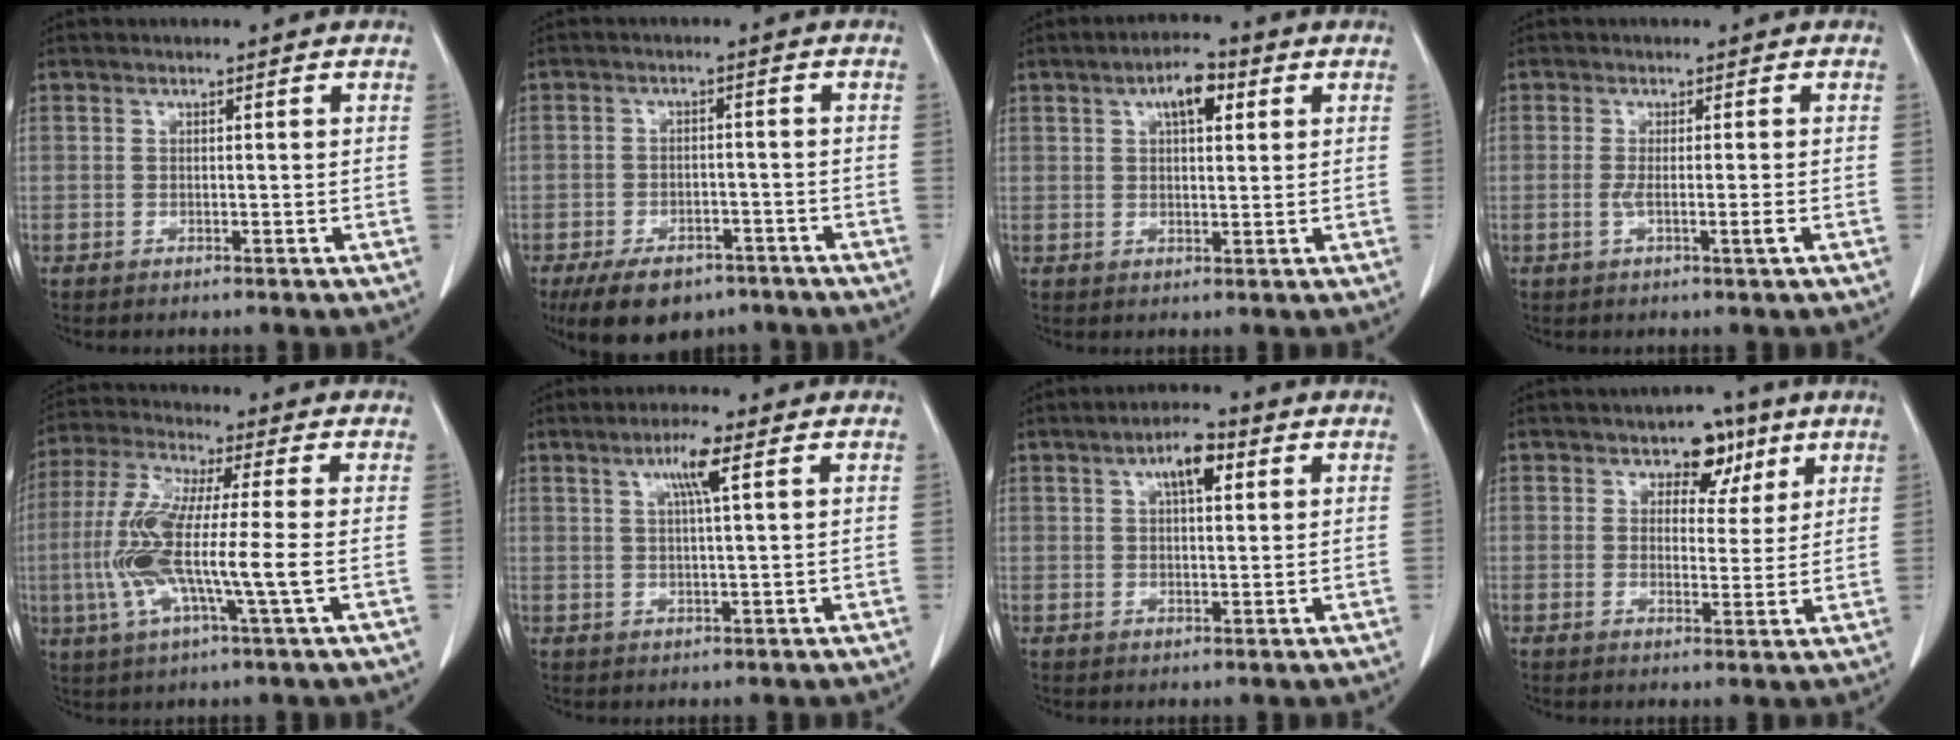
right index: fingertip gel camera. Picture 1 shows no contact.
{"total": 10.7, "force": [-7.6, 5.6, 5.2], "torque": [-0.086, 0.001, -0.116]}
{"total": 5.7, "force": [2.3, 2.3, 4.6], "torque": [-0.080, 0.010, 0.039]}
{"total": 2.9, "force": [-0.8, 0.0, 2.7], "torque": [-0.053, -0.001, -0.013]}
{"total": 13.2, "force": [-2.1, 0.9, 13.0], "torque": [-0.273, -0.007, -0.045]}
{"total": 4.8, "force": [2.0, 0.2, 4.4], "torque": [-0.081, 0.003, 0.037]}
{"total": 5.5, "force": [2.3, 2.0, 4.6], "torque": [-0.082, 0.009, 0.038]}
{"total": 6.4, "force": [3.4, 4.3, 3.3], "torque": [-0.040, 0.015, 0.050]}